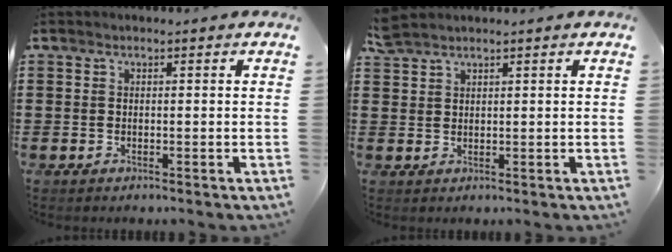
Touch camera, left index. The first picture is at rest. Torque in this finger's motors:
{"motor_torque": [-0.30, -0.36, 0.00, 0.00]}